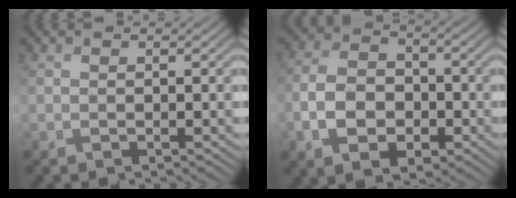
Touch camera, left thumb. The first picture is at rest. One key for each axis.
{"total": 6.8, "fx": -2.8, "fy": 4.7, "fz": 4.1, "tx": -0.080, "ty": -0.005, "tz": -0.057}